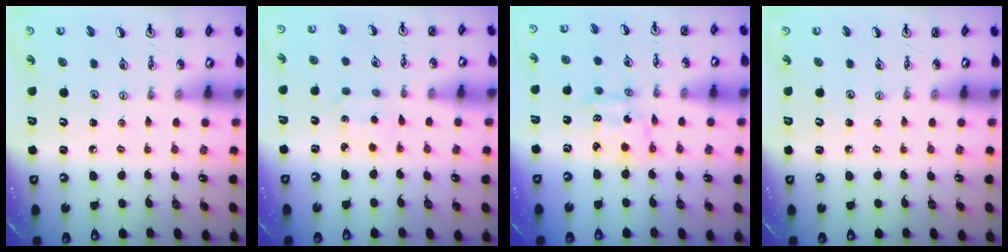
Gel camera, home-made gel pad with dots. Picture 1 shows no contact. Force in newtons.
{"total": 0.9, "press": 0.9, "slide": 0.2}
{"total": 2.7, "press": 2.7, "slide": 0.2}
{"total": 0.0}